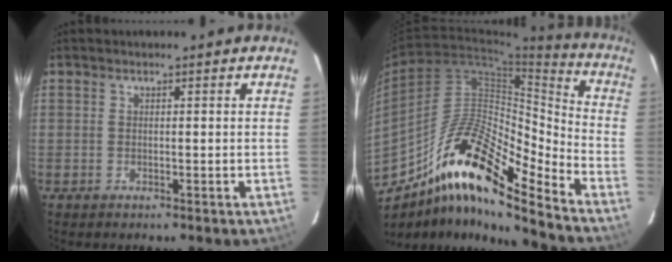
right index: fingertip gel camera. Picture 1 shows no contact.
{"total": 17.4, "force": [-11.8, 3.3, 12.3], "torque": [-0.217, 0.010, -0.225]}